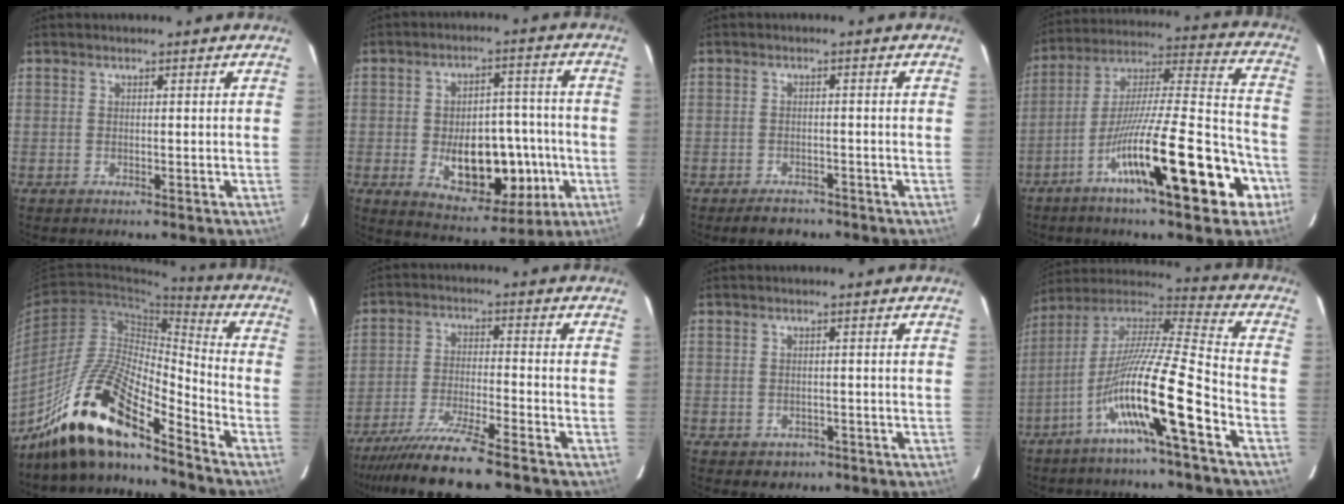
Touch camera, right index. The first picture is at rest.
{"total": 13.9, "force": [-3.1, 7.6, 11.1], "torque": [-0.163, 0.016, -0.030]}
{"total": 3.4, "force": [-2.6, 1.9, 0.9], "torque": [-0.019, 0.002, -0.035]}
{"total": 22.4, "force": [-10.6, 2.8, 19.5], "torque": [-0.296, -0.003, -0.165]}
{"total": 15.4, "force": [-11.8, 2.8, 9.5], "torque": [-0.177, 0.013, -0.212]}
{"total": 10.7, "force": [-8.8, -0.6, 6.0], "torque": [-0.099, -0.030, -0.151]}
{"total": 2.3, "force": [-1.2, 1.9, 0.5], "torque": [-0.004, 0.005, -0.010]}
{"total": 16.1, "force": [-7.3, -0.7, 14.4], "torque": [-0.277, -0.006, -0.139]}